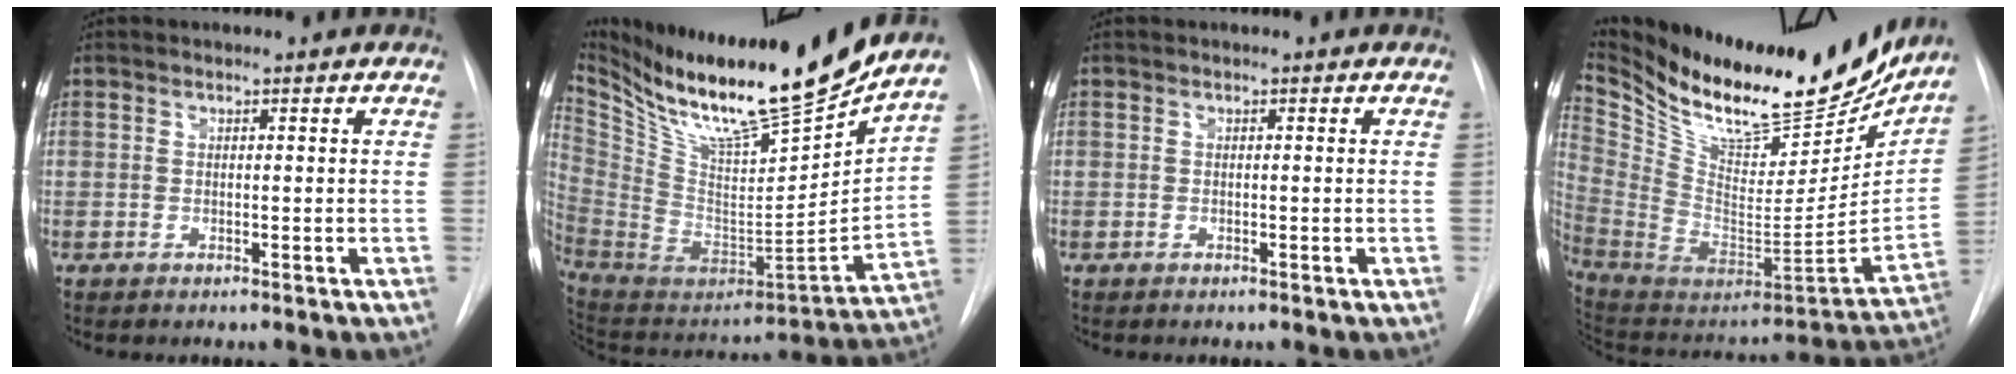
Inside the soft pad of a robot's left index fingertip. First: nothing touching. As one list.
[{"total": 26.3, "force": [21.7, 1.6, 14.8], "torque": [-0.265, -0.054, 0.368]}, {"total": 0.0}, {"total": 30.0, "force": [24.7, 8.7, 14.6], "torque": [-0.267, -0.043, 0.381]}]